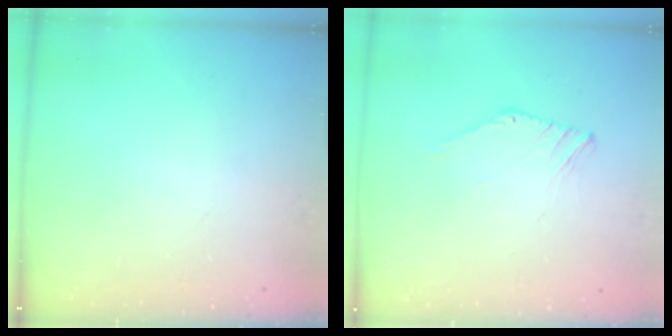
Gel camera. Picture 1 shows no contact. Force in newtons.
{"total": 1.6, "press": 1.5, "slide": 0.4}